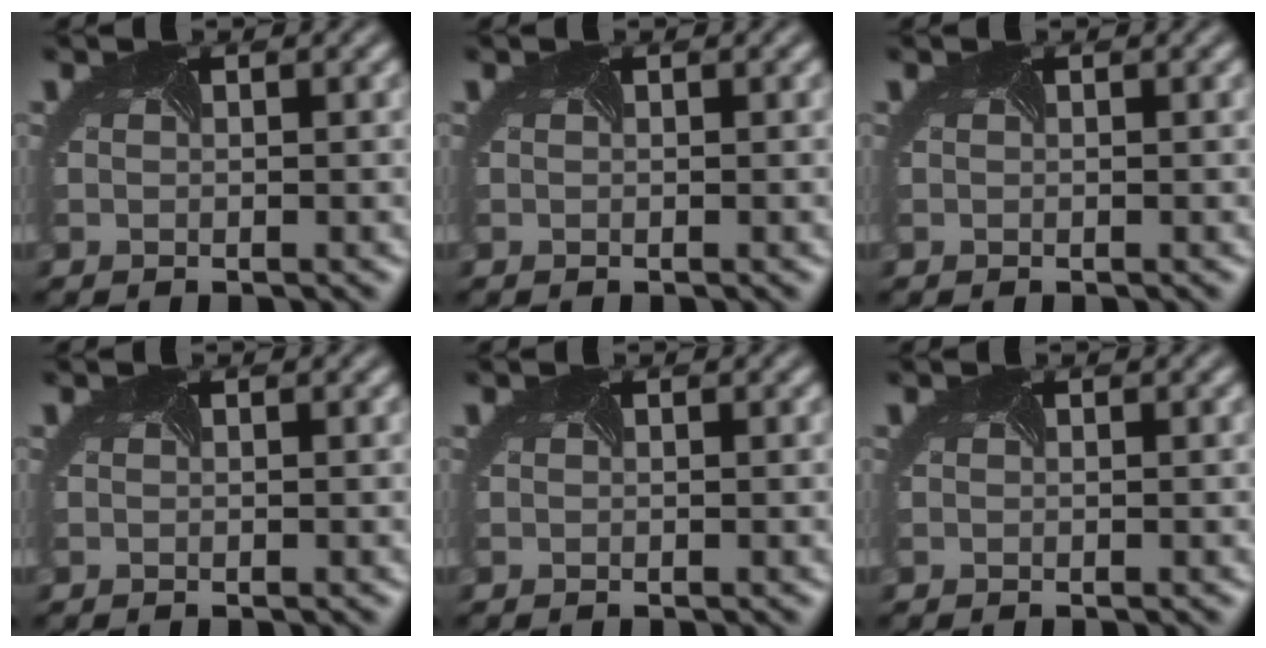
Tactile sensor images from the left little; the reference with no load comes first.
{"total": 0.0}
{"total": 0.0}
{"total": 0.0}
{"total": 0.0}
{"total": 0.0}